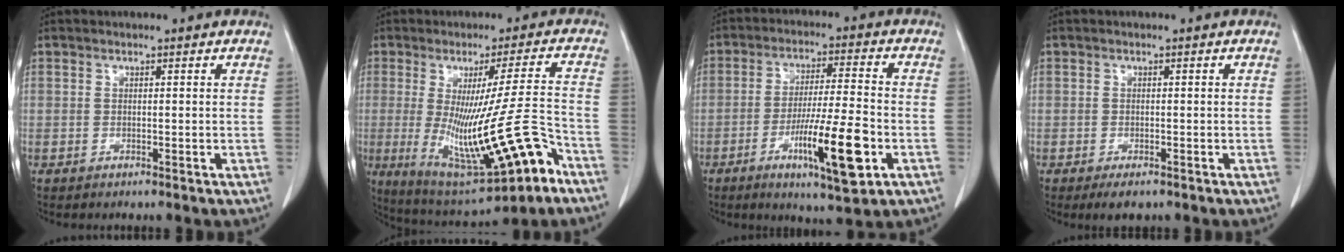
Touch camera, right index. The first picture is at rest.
{"total": 18.6, "force": [-6.4, 1.5, 17.4], "torque": [-0.288, -0.030, -0.085]}
{"total": 12.9, "force": [-4.9, 1.0, 11.9], "torque": [-0.204, -0.017, -0.078]}
{"total": 3.8, "force": [-2.7, 1.9, 1.9], "torque": [-0.030, -0.002, -0.034]}